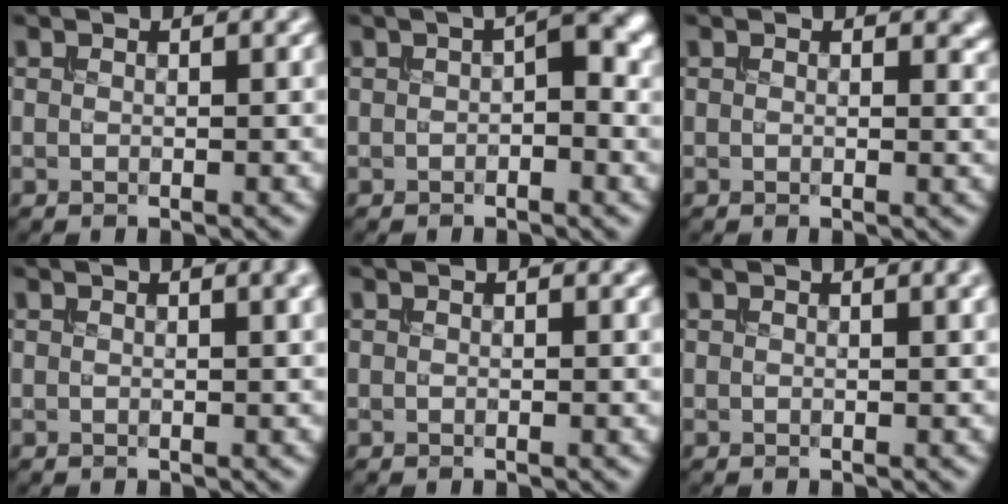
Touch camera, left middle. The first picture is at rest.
{"total": 2.9, "force": [0.1, 1.3, 2.6], "torque": [-0.037, 0.006, -0.002]}
{"total": 1.3, "force": [0.5, 0.9, 0.8], "torque": [-0.009, -0.004, 0.008]}
{"total": 2.2, "force": [1.0, 0.6, 1.8], "torque": [-0.016, 0.002, 0.013]}
{"total": 0.0}
{"total": 1.8, "force": [0.9, 0.4, 1.4], "torque": [-0.016, 0.001, 0.013]}